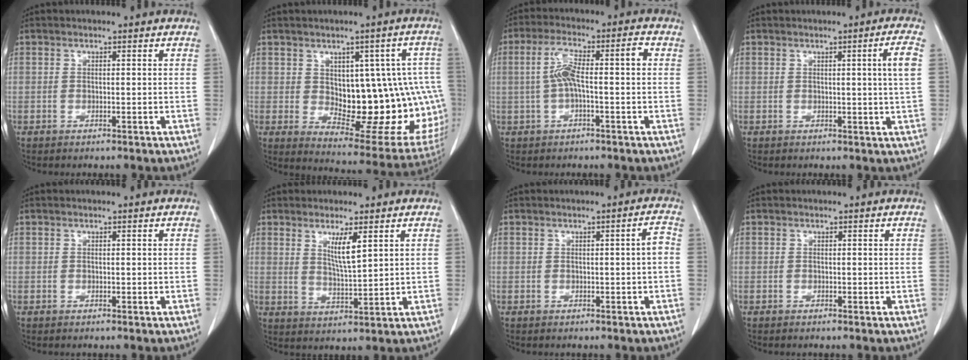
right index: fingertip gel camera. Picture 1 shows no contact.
{"total": 19.8, "force": [-0.6, 8.7, 17.8], "torque": [-0.157, 0.020, 0.023]}
{"total": 7.0, "force": [0.1, 1.2, 6.9], "torque": [-0.139, 0.033, 0.002]}
{"total": 3.6, "force": [0.8, -0.9, 3.4], "torque": [-0.050, -0.006, 0.012]}
{"total": 0.0}
{"total": 5.0, "force": [2.5, 0.3, 4.4], "torque": [-0.079, -0.014, 0.049]}
{"total": 2.2, "force": [0.0, 0.1, 2.2], "torque": [-0.029, 0.006, 0.001]}
{"total": 0.0}